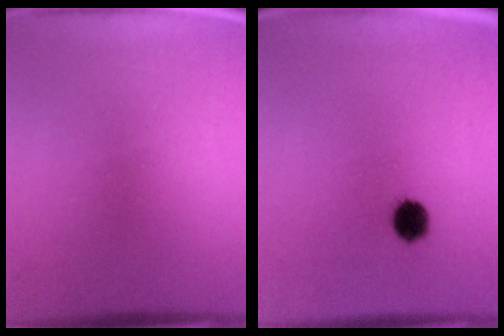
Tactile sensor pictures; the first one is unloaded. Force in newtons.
{"total": 4.6}